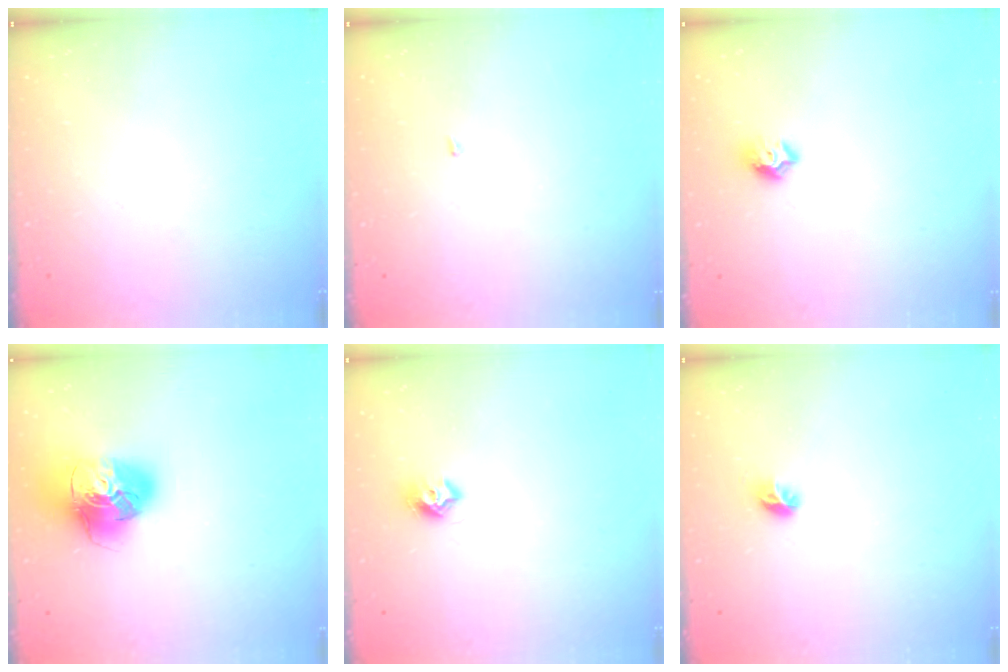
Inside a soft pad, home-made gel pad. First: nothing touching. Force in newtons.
{"total": 1.4, "press": 1.3, "slide": 0.1}
{"total": 8.2, "press": 8.1, "slide": 1.0}
{"total": 18.6, "press": 18.5, "slide": 2.0}
{"total": 7.3, "press": 7.3, "slide": 0.6}
{"total": 5.4, "press": 5.2, "slide": 1.4}